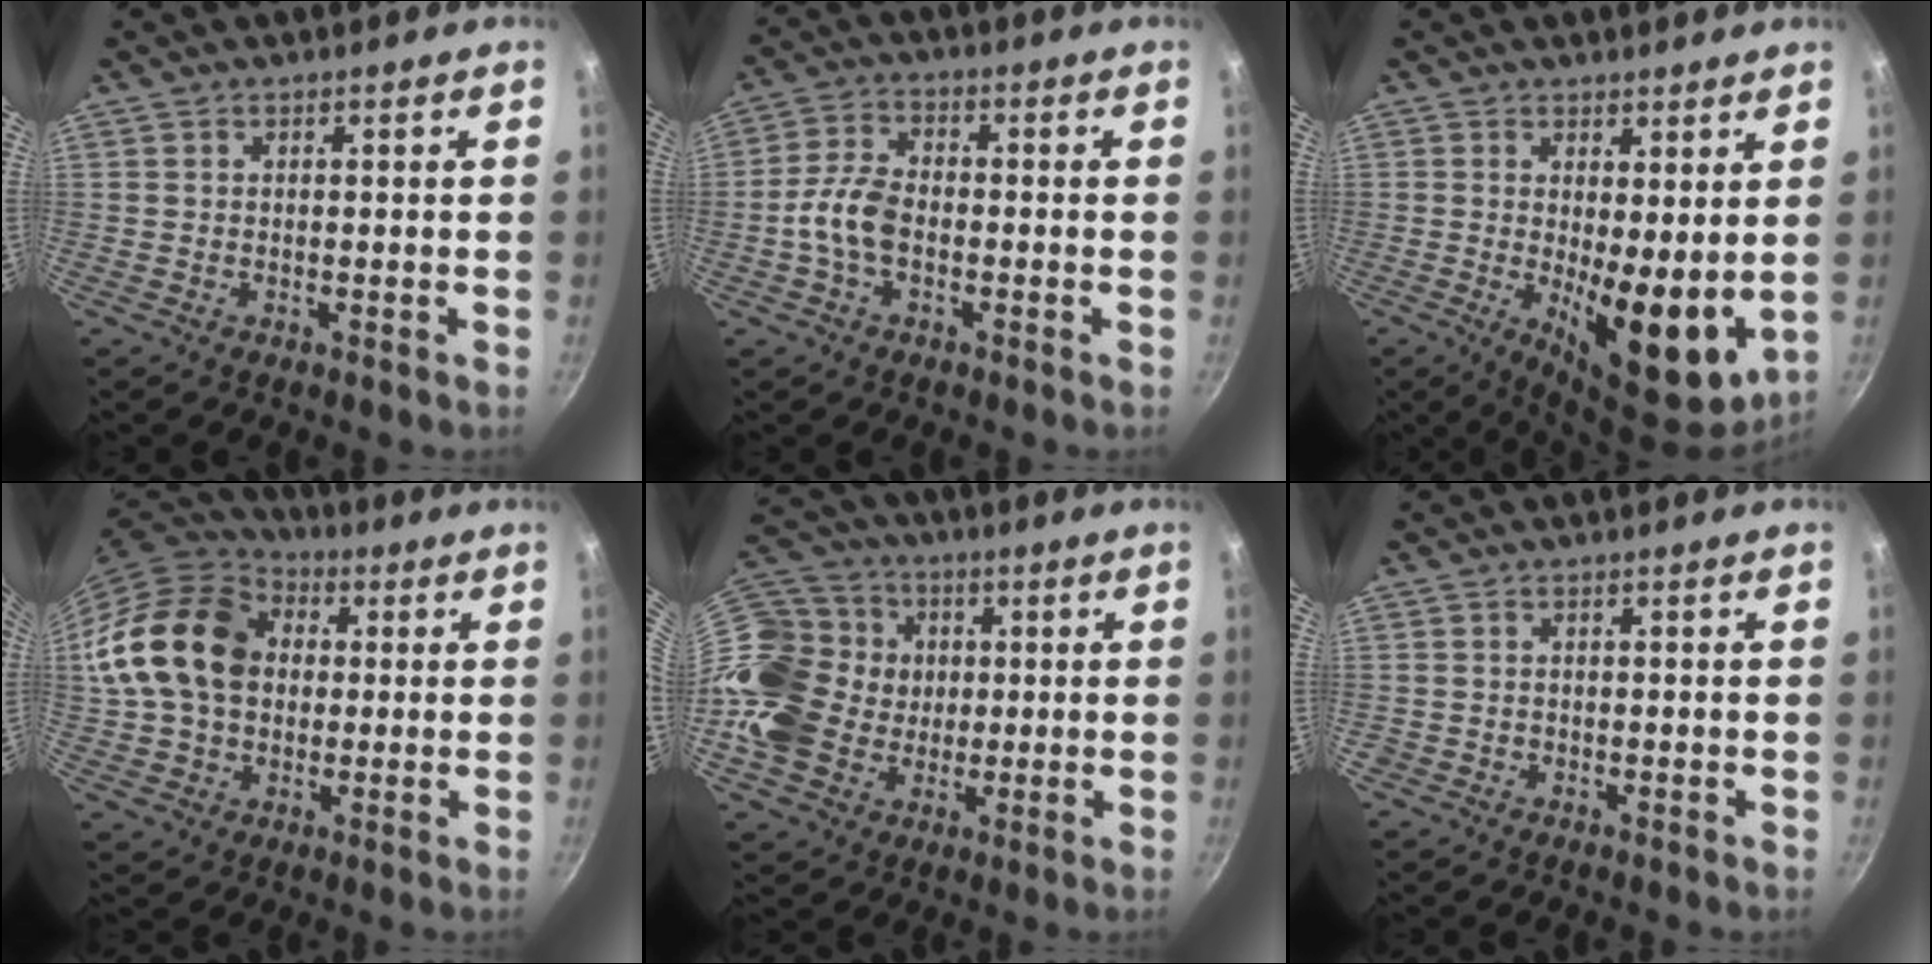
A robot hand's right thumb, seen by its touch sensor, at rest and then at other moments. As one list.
[{"total": 7.0, "force": [-1.8, 4.2, 5.3], "torque": [-0.099, 0.031, -0.042]}, {"total": 11.5, "force": [0.5, 4.4, 10.6], "torque": [-0.133, -0.032, 0.017]}, {"total": 20.2, "force": [2.6, 15.3, 12.9], "torque": [-0.227, 0.033, 0.039]}, {"total": 20.8, "force": [-0.1, 18.0, 10.5], "torque": [-0.202, 0.042, 0.003]}, {"total": 0.9, "force": [-0.4, 0.8, 0.1], "torque": [0.001, 0.004, -0.005]}]